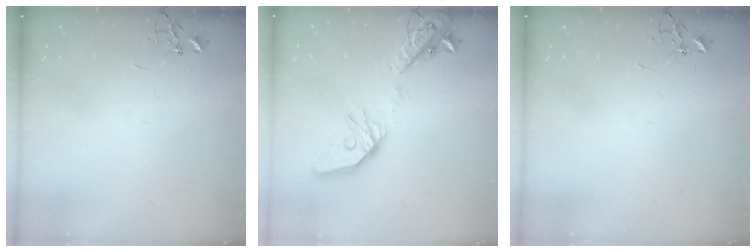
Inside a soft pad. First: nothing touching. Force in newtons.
{"total": 20.2, "press": 20.0, "slide": 3.0}
{"total": 0.0}